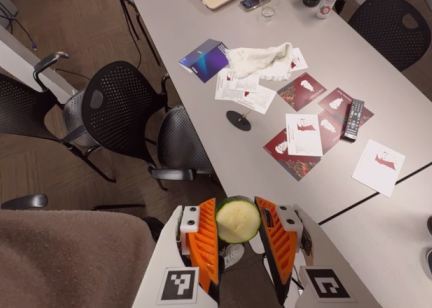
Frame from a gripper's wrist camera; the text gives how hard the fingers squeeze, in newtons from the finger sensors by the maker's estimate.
{"total": 10.8, "left": 10.6, "right": 11.0}